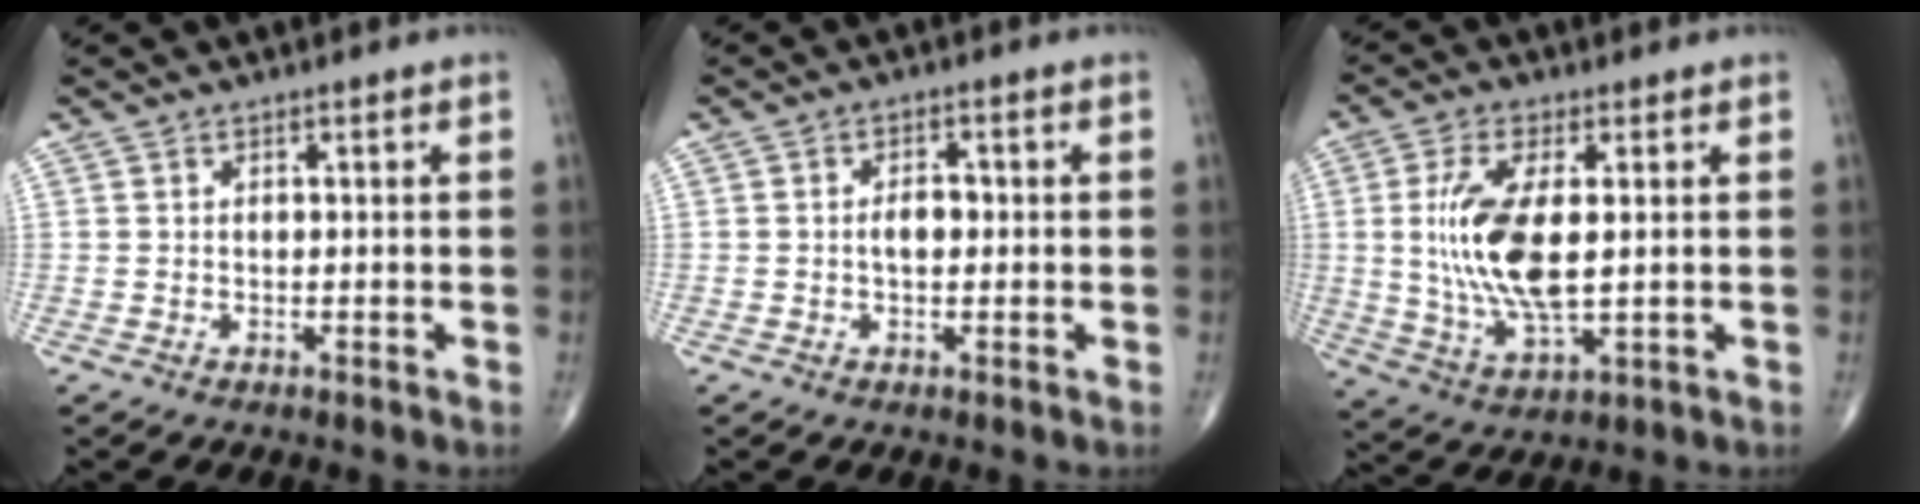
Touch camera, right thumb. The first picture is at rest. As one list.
[{"total": 4.1, "force": [-0.2, 2.4, 3.3], "torque": [-0.055, 0.012, -0.007]}, {"total": 13.5, "force": [1.1, 5.5, 12.3], "torque": [-0.258, -0.014, 0.029]}]